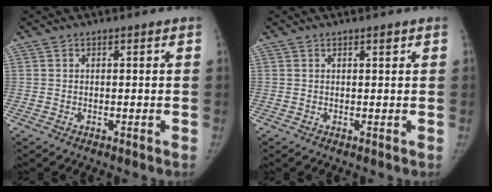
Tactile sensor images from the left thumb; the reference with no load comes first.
{"total": 0.8, "force": [0.5, 0.3, 0.5], "torque": [-0.004, -0.001, 0.009]}